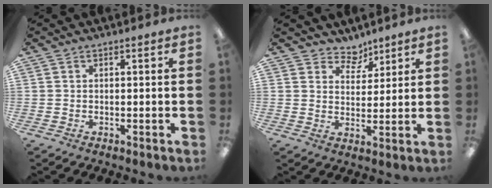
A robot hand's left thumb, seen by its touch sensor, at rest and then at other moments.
{"total": 5.9, "force": [4.9, 3.3, 0.6], "torque": [-0.009, -0.033, 0.087]}